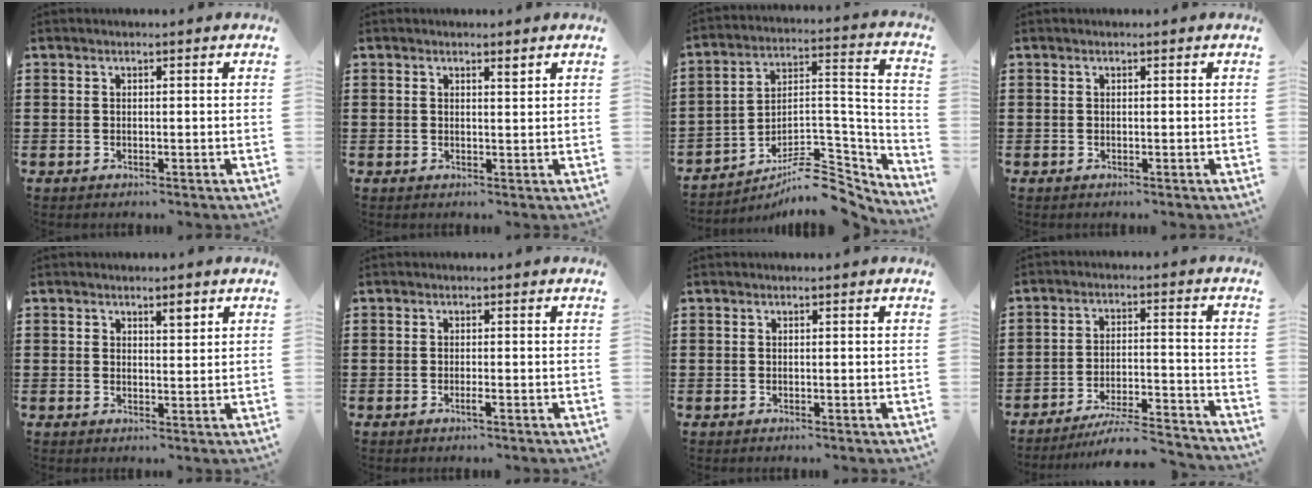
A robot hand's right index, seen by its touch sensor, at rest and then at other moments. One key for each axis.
{"total": 1.1, "fx": 0.8, "fy": 0.2, "fz": 0.7, "tx": -0.007, "ty": -0.003, "tz": 0.013}
{"total": 9.8, "fx": -7.5, "fy": 3.5, "fz": 5.3, "tx": -0.073, "ty": 0.026, "tz": -0.138}
{"total": 0.0}
{"total": 2.3, "fx": 1.6, "fy": 1.0, "fz": 1.4, "tx": -0.013, "ty": -0.003, "tz": 0.024}
{"total": 1.2, "fx": -0.6, "fy": 0.0, "fz": 1.0, "tx": -0.026, "ty": -0.007, "tz": -0.013}
{"total": 0.0}
{"total": 6.7, "fx": -6.2, "fy": 0.6, "fz": 2.6, "tx": -0.044, "ty": 0.001, "tz": -0.117}